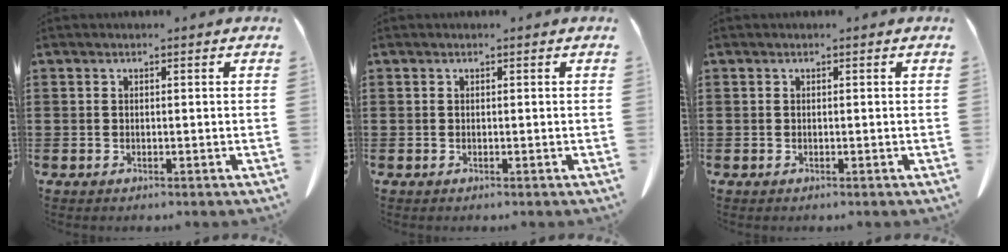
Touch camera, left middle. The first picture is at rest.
{"total": 0.0}
{"total": 0.0}